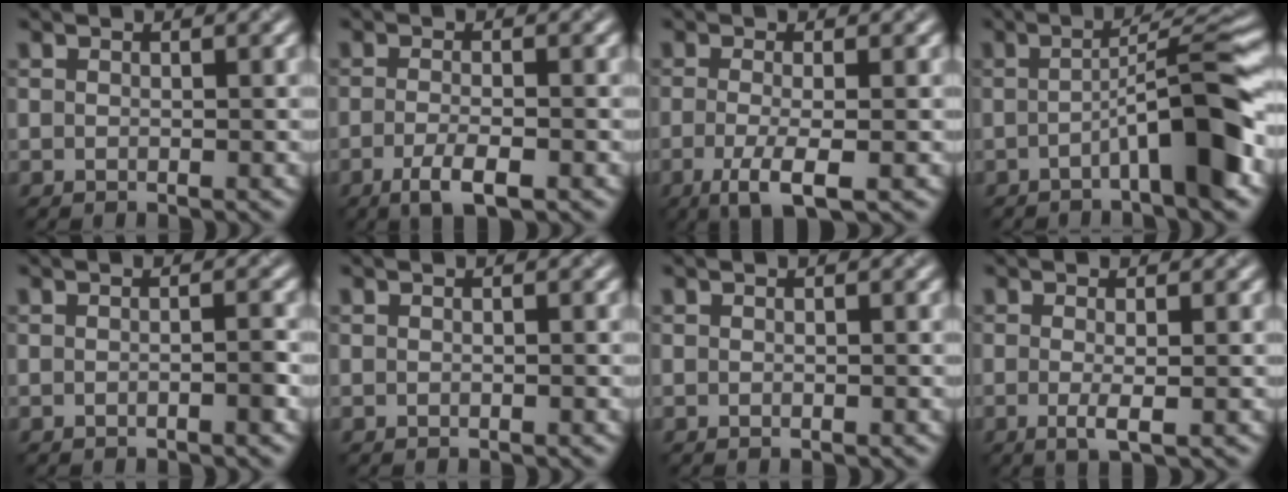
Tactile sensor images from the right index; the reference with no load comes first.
{"total": 3.0, "force": [-2.0, 0.6, 2.2], "torque": [-0.043, 0.005, -0.029]}
{"total": 3.8, "force": [-1.8, 0.7, 3.2], "torque": [-0.065, -0.001, -0.027]}
{"total": 7.6, "force": [-2.6, 0.9, 7.1], "torque": [-0.093, 0.025, -0.047]}
{"total": 1.6, "force": [-0.7, 0.6, 1.3], "torque": [-0.003, 0.003, -0.015]}
{"total": 0.5, "force": [-0.1, 0.3, 0.4], "torque": [0.002, 0.001, -0.005]}
{"total": 0.0}
{"total": 1.6, "force": [-0.8, 0.0, 1.4], "torque": [-0.033, -0.003, -0.007]}